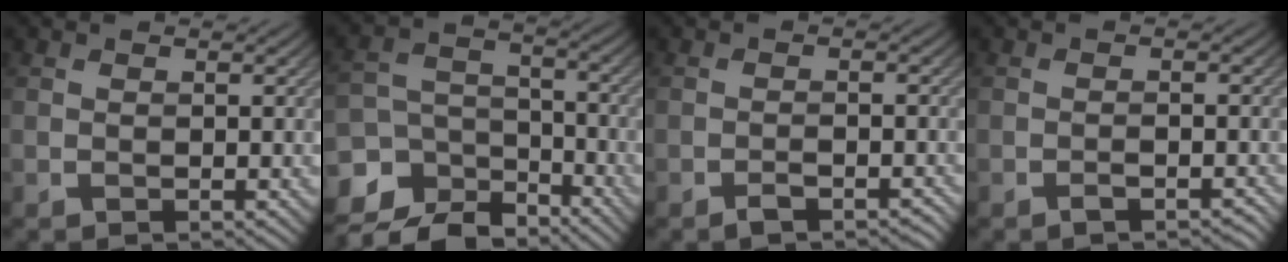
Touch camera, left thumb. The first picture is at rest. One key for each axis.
{"total": 12.4, "fx": -10.0, "fy": 6.4, "fz": 3.5, "tx": -0.100, "ty": -0.018, "tz": -0.146}
{"total": 2.0, "fx": -1.5, "fy": 0.5, "fz": 1.2, "tx": -0.016, "ty": 0.002, "tz": -0.025}
{"total": 1.6, "fx": -1.2, "fy": 0.4, "fz": 1.0, "tx": -0.013, "ty": 0.002, "tz": -0.019}